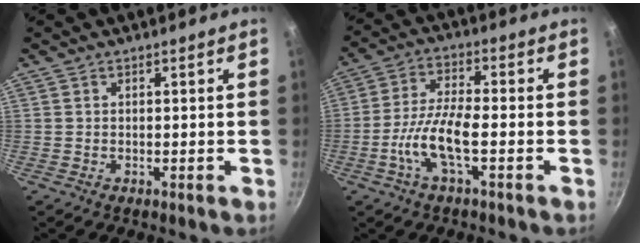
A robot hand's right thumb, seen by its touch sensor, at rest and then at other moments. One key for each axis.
{"total": 9.2, "fx": -3.0, "fy": 2.7, "fz": 8.2, "tx": -0.168, "ty": 0.025, "tz": -0.068}